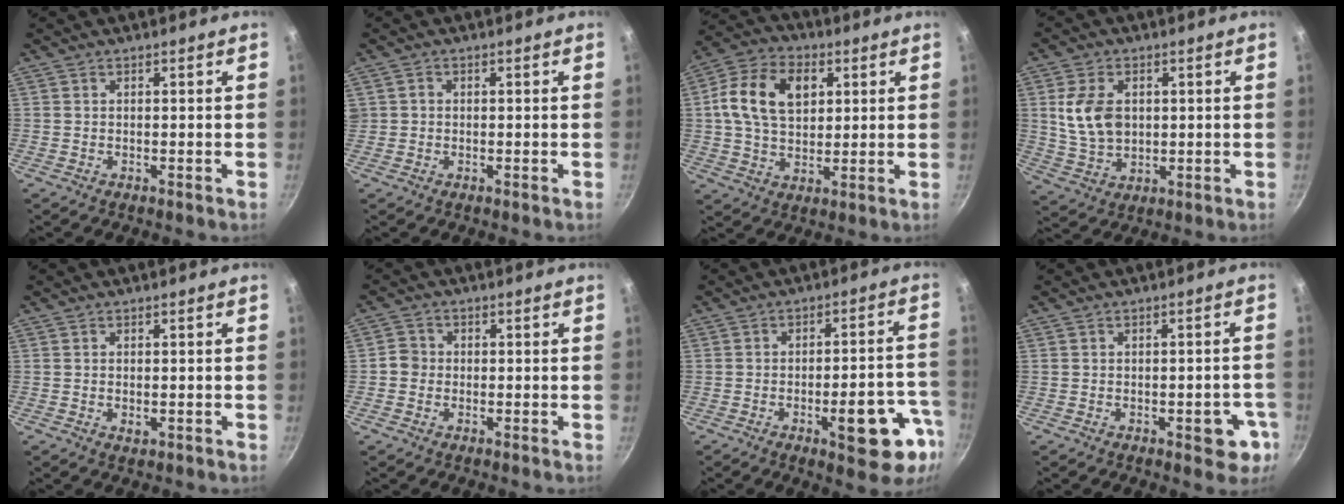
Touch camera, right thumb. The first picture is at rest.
{"total": 1.2, "force": [0.0, 1.1, 0.4], "torque": [-0.001, 0.007, 0.000]}
{"total": 14.2, "force": [3.4, 9.7, 9.8], "torque": [-0.158, 0.007, 0.049]}
{"total": 9.7, "force": [1.6, 6.7, 6.8], "torque": [-0.116, -0.012, 0.036]}
{"total": 1.5, "force": [-0.2, 0.9, 1.2], "torque": [-0.018, -0.001, -0.002]}
{"total": 2.8, "force": [-0.6, 2.6, 0.8], "torque": [0.001, 0.010, -0.018]}
{"total": 14.1, "force": [-6.1, 5.1, 11.6], "torque": [-0.106, 0.035, -0.076]}
{"total": 6.2, "force": [-2.4, 3.1, 4.8], "torque": [-0.028, 0.015, -0.026]}